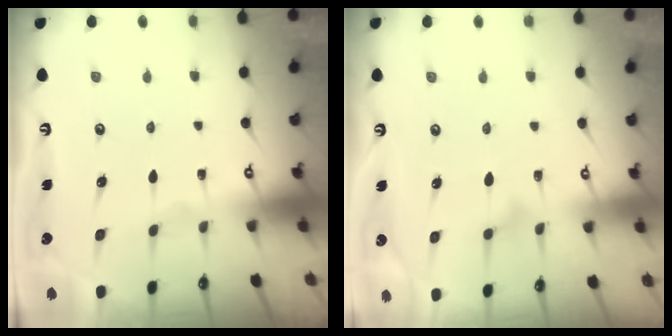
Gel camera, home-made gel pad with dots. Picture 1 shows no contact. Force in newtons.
{"total": 9.4, "press": 9.4, "slide": 0.6}